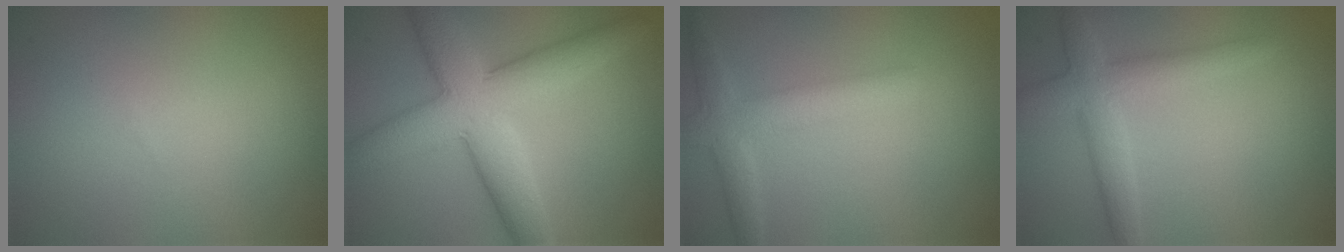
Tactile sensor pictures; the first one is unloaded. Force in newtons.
{"total": 8.4, "press": 8.4, "slide": 0.2}
{"total": 3.4, "press": 3.4, "slide": 0.3}
{"total": 3.6, "press": 3.6, "slide": 0.1}